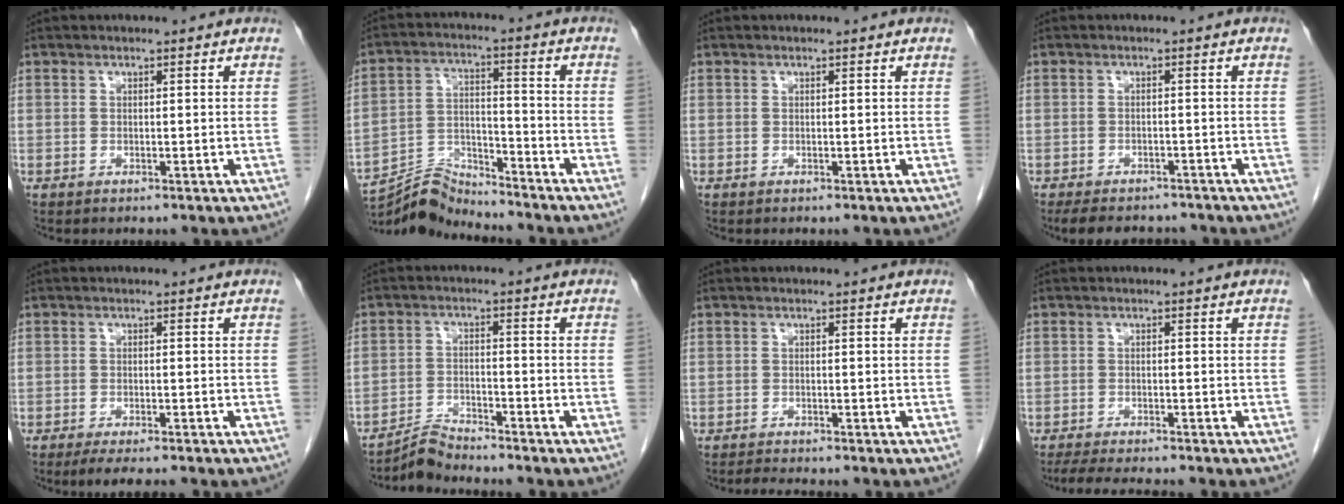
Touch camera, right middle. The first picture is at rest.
{"total": 8.7, "force": [-8.7, -0.1, -0.1], "torque": [-0.004, 0.015, -0.161]}
{"total": 0.0}
{"total": 8.9, "force": [-7.8, 3.2, 2.9], "torque": [-0.047, 0.000, -0.102]}
{"total": 5.4, "force": [-4.5, 0.2, 3.1], "torque": [-0.038, -0.010, -0.065]}
{"total": 3.9, "force": [-3.9, -0.3, -0.4], "torque": [0.008, -0.012, -0.072]}
{"total": 2.4, "force": [-2.3, -0.1, 0.8], "torque": [-0.019, -0.011, -0.036]}
{"total": 6.9, "force": [-6.2, 0.5, 3.1], "torque": [-0.047, -0.018, -0.098]}